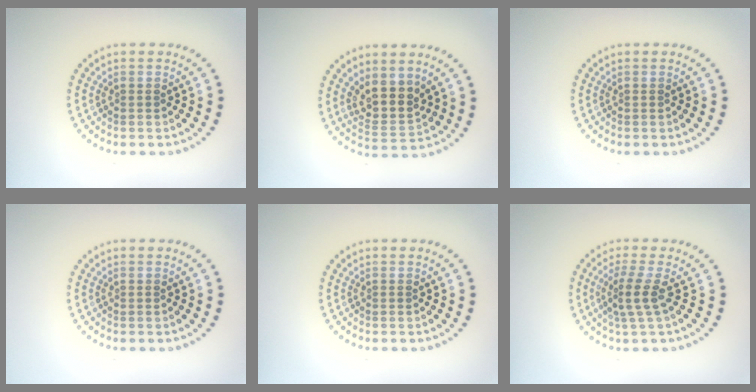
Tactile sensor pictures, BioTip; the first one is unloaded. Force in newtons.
{"total": 3.4, "press": 2.9, "slide": 1.9}
{"total": 0.0}
{"total": 0.0}
{"total": 0.0}
{"total": 2.6, "press": 1.9, "slide": 1.9}